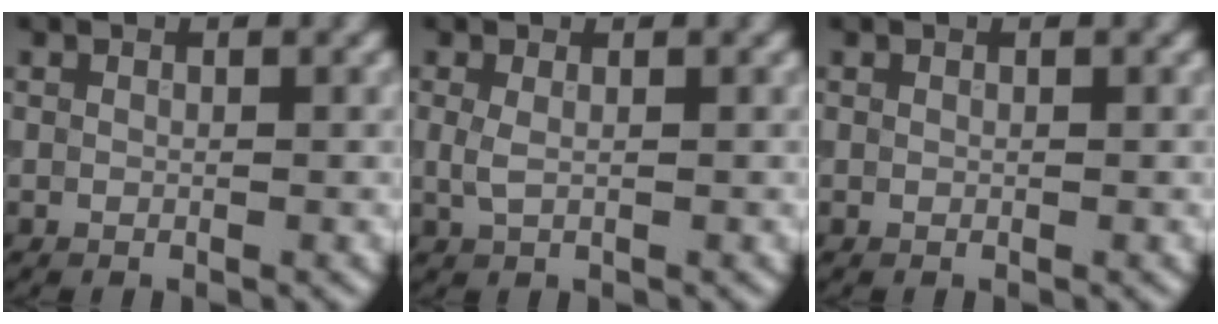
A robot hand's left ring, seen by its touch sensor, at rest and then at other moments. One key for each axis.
{"total": 1.1, "fx": 0.2, "fy": 0.5, "fz": 1.0, "tx": -0.027, "ty": 0.001, "tz": 0.004}
{"total": 0.0}